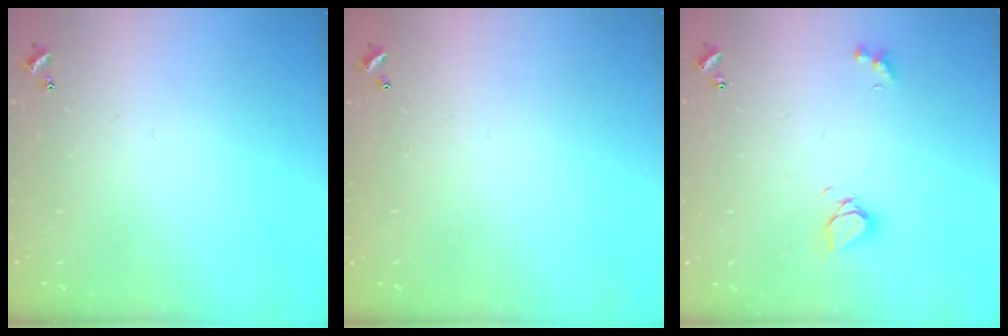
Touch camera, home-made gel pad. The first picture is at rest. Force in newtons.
{"total": 2.9, "press": 2.9, "slide": 0.1}
{"total": 4.7, "press": 4.7, "slide": 0.4}